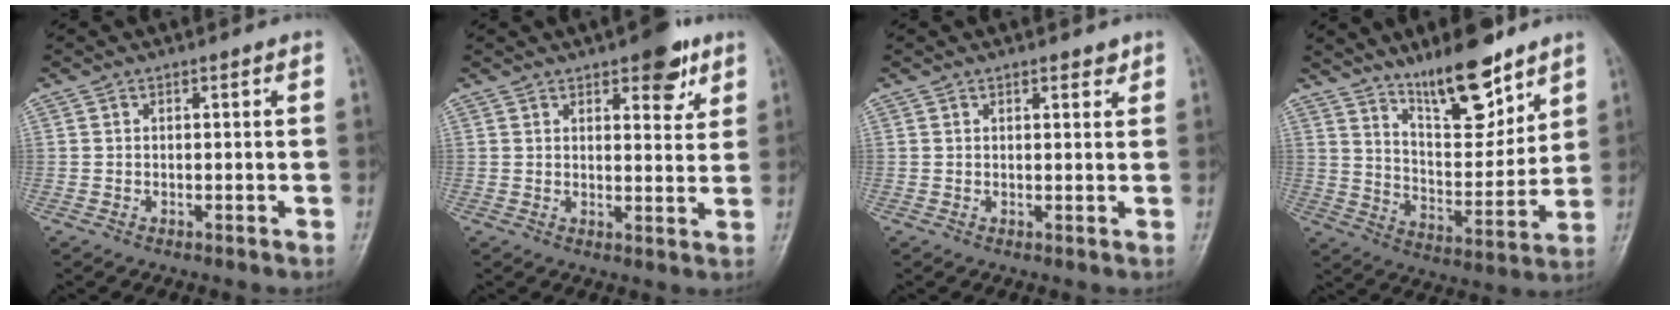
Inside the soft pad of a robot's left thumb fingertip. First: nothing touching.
{"total": 7.8, "force": [4.6, 3.3, 5.4], "torque": [-0.044, -0.019, 0.055]}
{"total": 2.3, "force": [1.6, 1.0, 1.3], "torque": [-0.009, -0.007, 0.019]}
{"total": 14.8, "force": [10.7, 4.9, 9.0], "torque": [-0.110, -0.080, 0.188]}